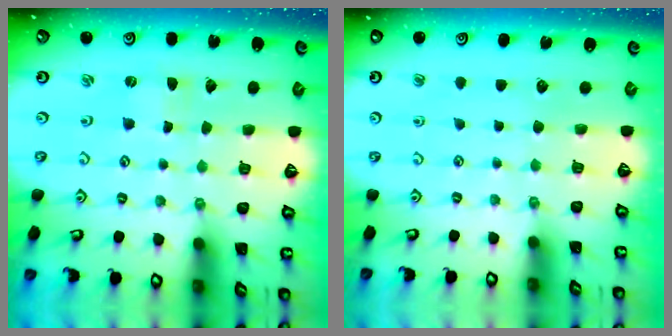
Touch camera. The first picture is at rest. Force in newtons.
{"total": 0.0}